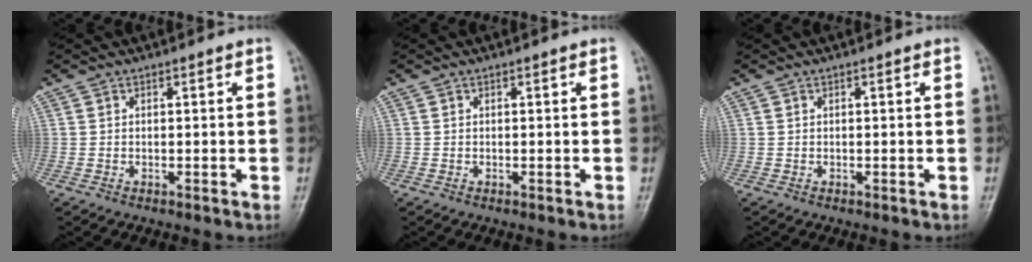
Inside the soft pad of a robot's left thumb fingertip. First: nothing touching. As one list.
[{"total": 0.0}, {"total": 0.0}]